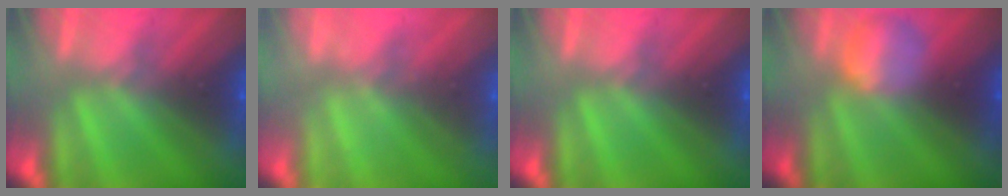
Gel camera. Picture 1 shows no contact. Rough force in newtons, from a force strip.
{"total": 2.4}
{"total": 0.0}
{"total": 2.4}